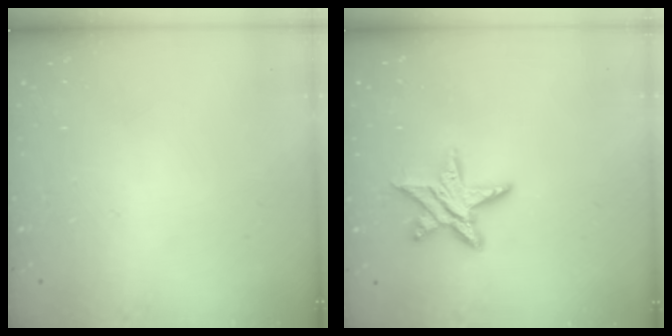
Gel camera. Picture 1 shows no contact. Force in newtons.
{"total": 10.8, "press": 10.7, "slide": 0.7}